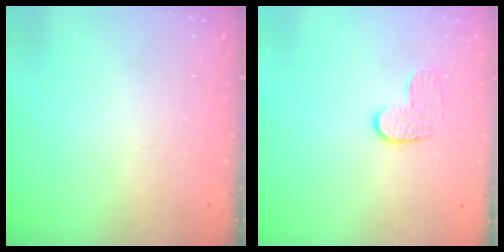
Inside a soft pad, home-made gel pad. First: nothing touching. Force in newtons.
{"total": 5.7, "press": 5.7, "slide": 0.4}